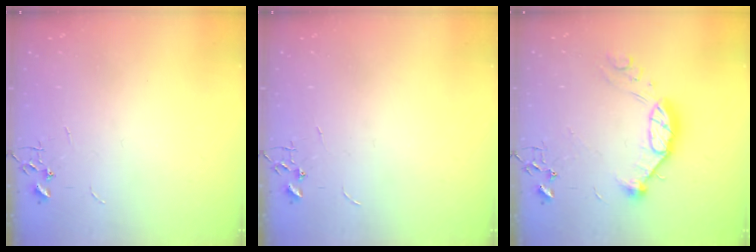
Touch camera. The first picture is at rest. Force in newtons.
{"total": 0.0}
{"total": 13.0, "press": 13.0, "slide": 0.8}